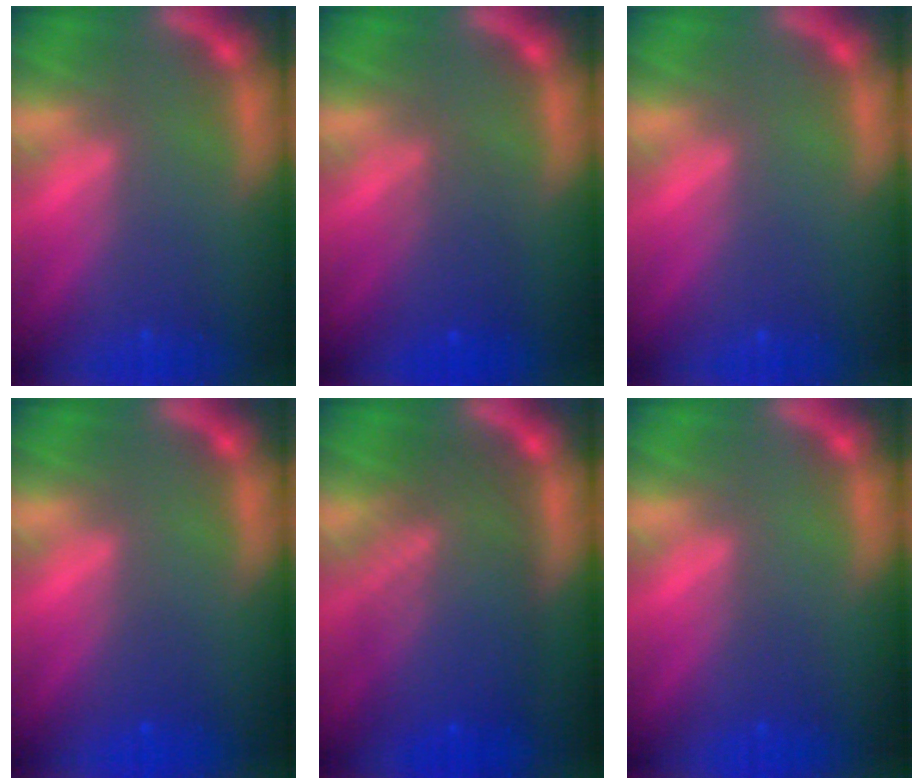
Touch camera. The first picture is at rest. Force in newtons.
{"total": 3.0}
{"total": 0.0}
{"total": 1.0}
{"total": 9.1}
{"total": 1.0}